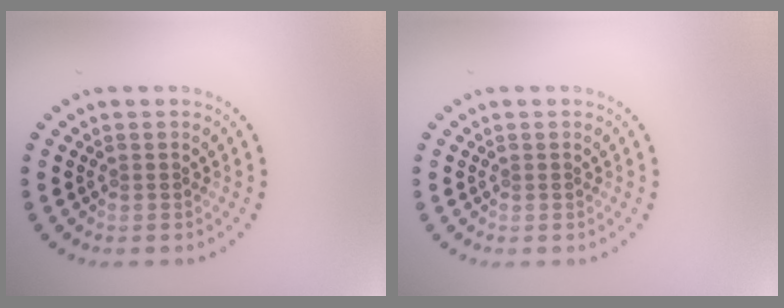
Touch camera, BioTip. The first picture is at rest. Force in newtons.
{"total": 0.0}